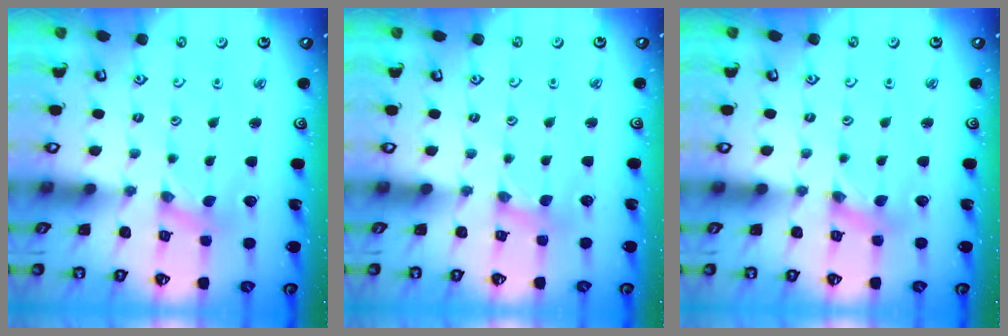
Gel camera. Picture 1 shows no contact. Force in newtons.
{"total": 1.5, "press": 1.5, "slide": 0.3}
{"total": 1.6, "press": 1.6, "slide": 0.3}